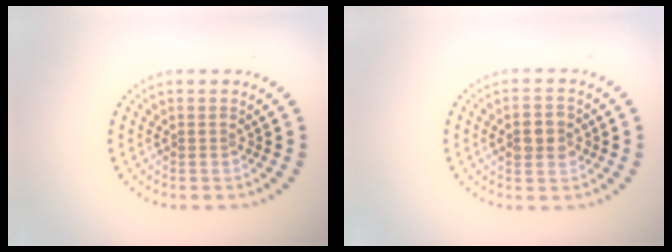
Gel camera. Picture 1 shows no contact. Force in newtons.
{"total": 2.9, "press": 2.9, "slide": 0.1}